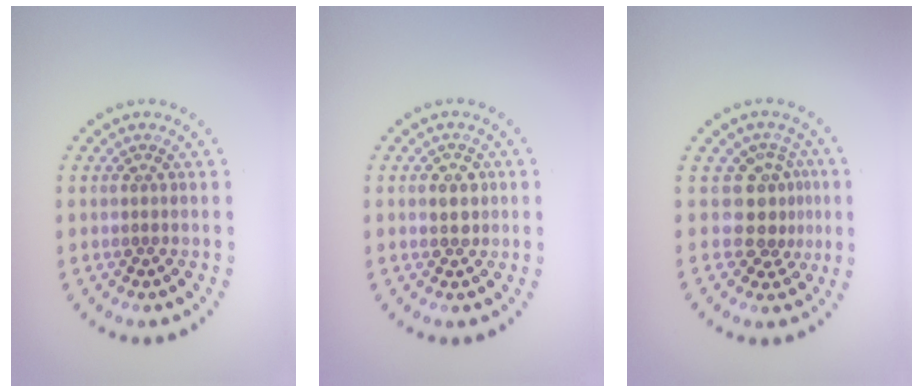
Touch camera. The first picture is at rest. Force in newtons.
{"total": 1.6, "press": 1.5, "slide": 0.6}
{"total": 3.0, "press": 2.2, "slide": 2.1}